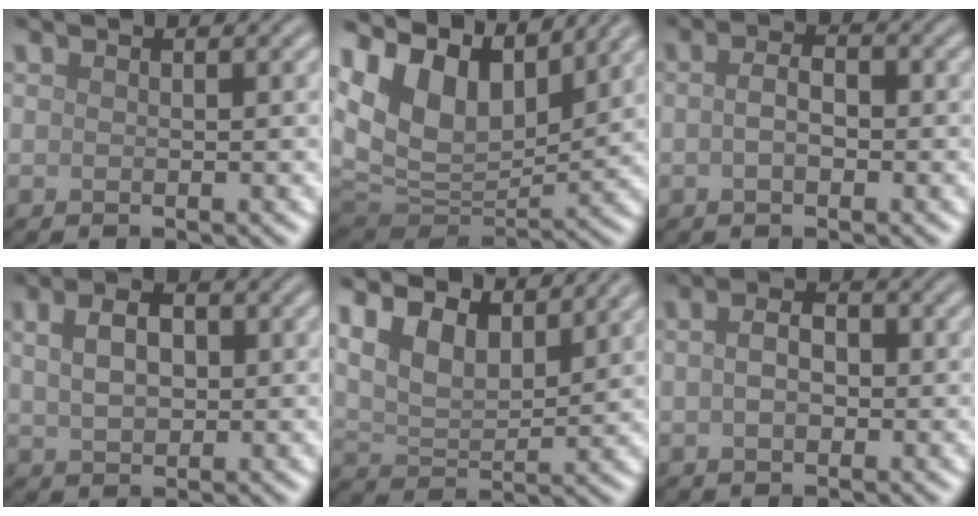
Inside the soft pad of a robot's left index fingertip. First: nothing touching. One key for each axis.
{"total": 11.3, "fx": 6.3, "fy": 6.4, "fz": 6.8, "tx": -0.146, "ty": 0.019, "tz": 0.114}
{"total": 2.2, "fx": -0.2, "fy": 1.2, "fz": 1.8, "tx": -0.036, "ty": 0.004, "tz": -0.007}
{"total": 4.1, "fx": 1.0, "fy": 2.7, "fz": 3.0, "tx": -0.056, "ty": 0.009, "tz": 0.015}
{"total": 6.9, "fx": 4.5, "fy": 3.1, "fz": 4.2, "tx": -0.088, "ty": 0.010, "tz": 0.062}
{"total": 2.7, "fx": 0.0, "fy": 1.8, "fz": 2.1, "tx": -0.042, "ty": 0.006, "tz": -0.005}